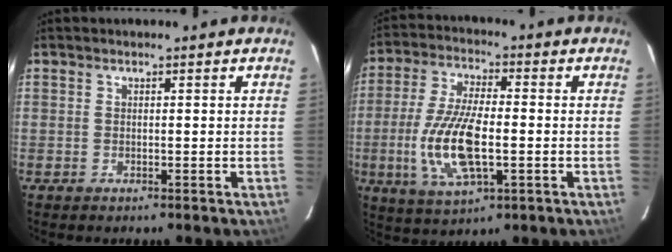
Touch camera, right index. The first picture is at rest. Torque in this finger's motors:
{"motor_torque": [2.00, -0.14, 0.93, 0.12]}